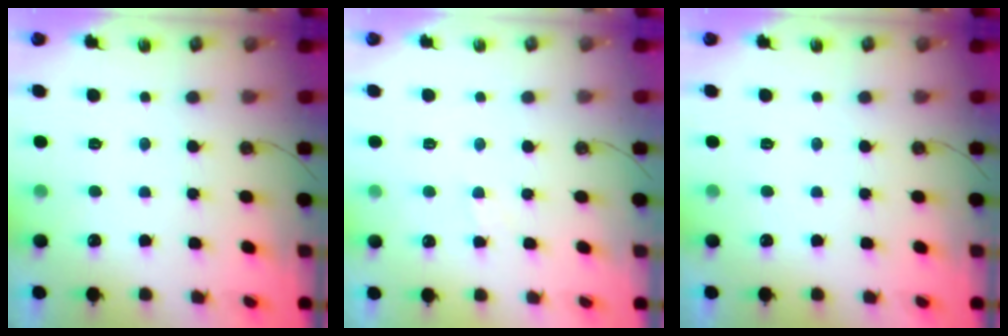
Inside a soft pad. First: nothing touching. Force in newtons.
{"total": 2.9, "press": 2.9, "slide": 0.5}
{"total": 0.0}